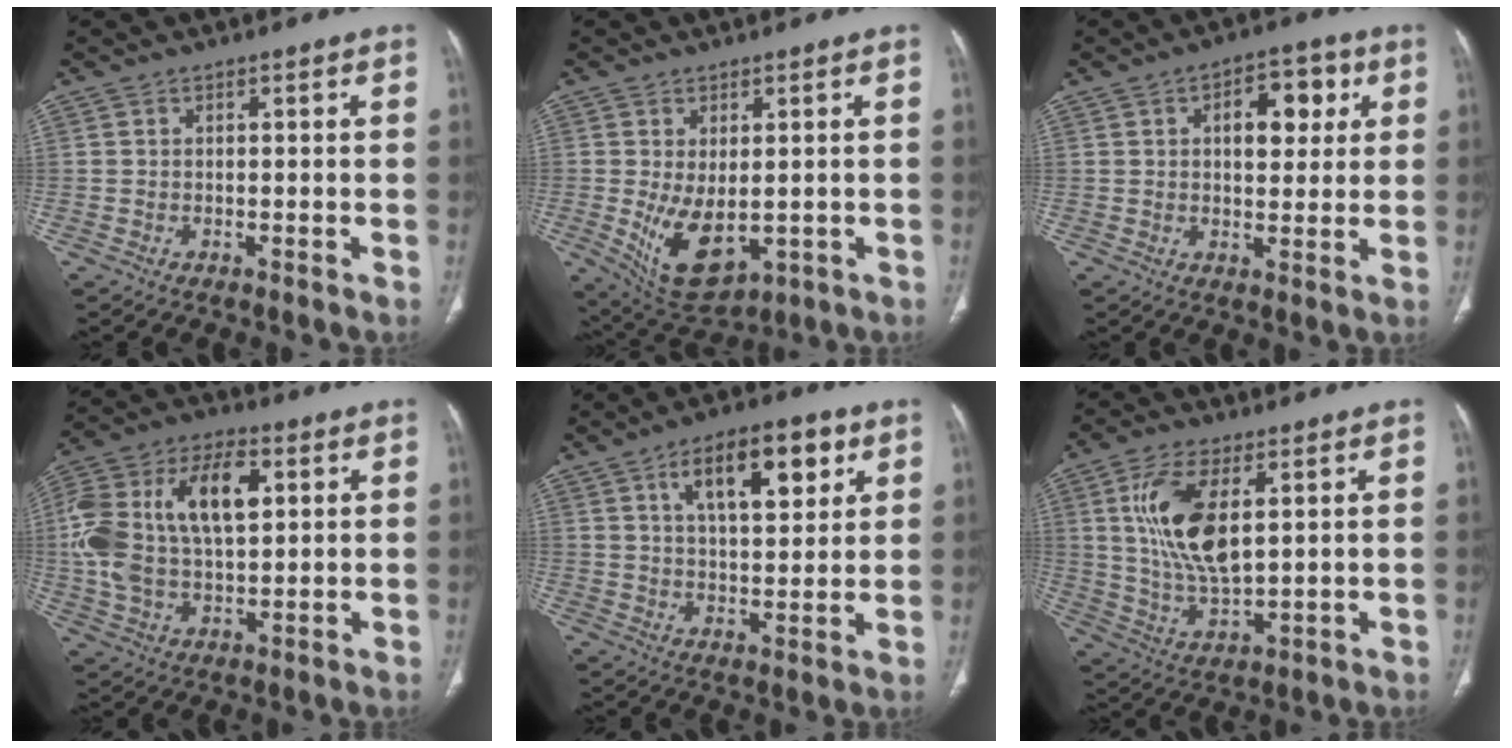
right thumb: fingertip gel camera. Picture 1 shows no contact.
{"total": 10.3, "force": [-1.5, 5.7, 8.4], "torque": [-0.136, -0.015, 0.002]}
{"total": 9.1, "force": [2.7, 5.1, 7.0], "torque": [-0.062, 0.004, 0.036]}
{"total": 19.9, "force": [3.9, 11.0, 16.1], "torque": [-0.316, 0.015, 0.065]}
{"total": 13.5, "force": [5.9, 6.0, 10.6], "torque": [-0.132, -0.015, 0.092]}
{"total": 14.1, "force": [3.8, 6.5, 12.0], "torque": [-0.238, -0.019, 0.080]}